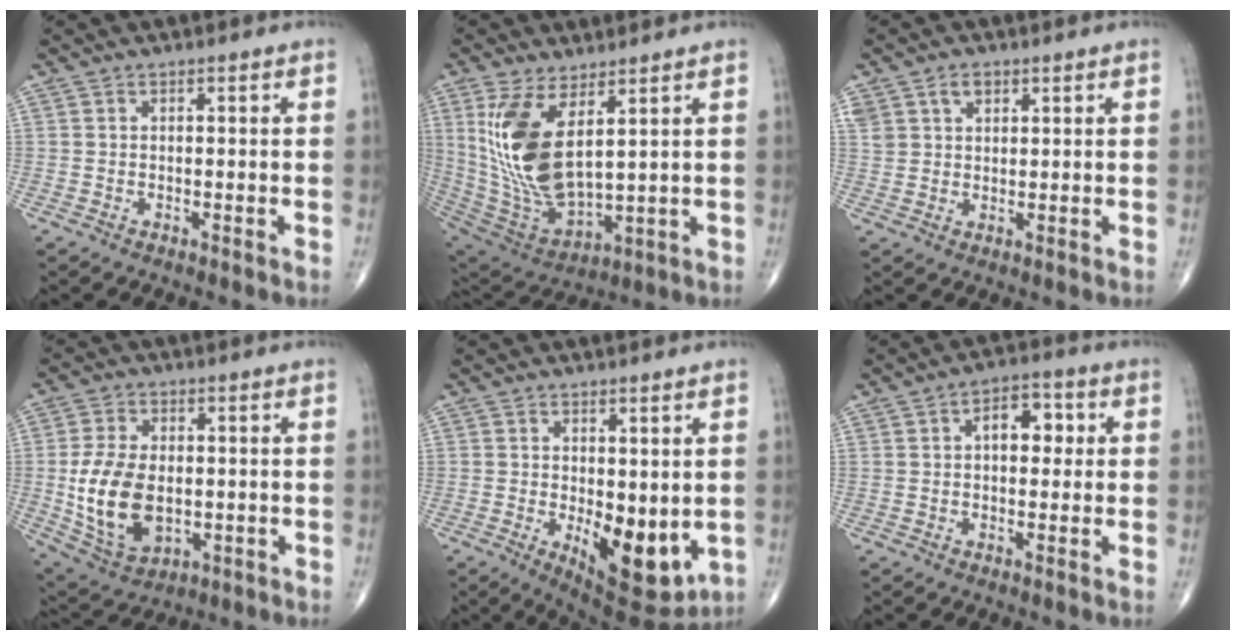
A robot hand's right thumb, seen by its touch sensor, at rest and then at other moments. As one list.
[{"total": 15.9, "force": [4.9, 7.0, 13.4], "torque": [-0.265, -0.032, 0.117]}, {"total": 4.6, "force": [2.4, 3.3, 2.2], "torque": [-0.026, -0.005, 0.048]}, {"total": 14.2, "force": [-1.1, 8.8, 11.0], "torque": [-0.204, -0.006, -0.003]}, {"total": 12.6, "force": [-2.2, 5.9, 10.9], "torque": [-0.133, -0.027, -0.015]}, {"total": 6.7, "force": [1.1, 4.1, 5.2], "torque": [-0.048, 0.015, 0.006]}]